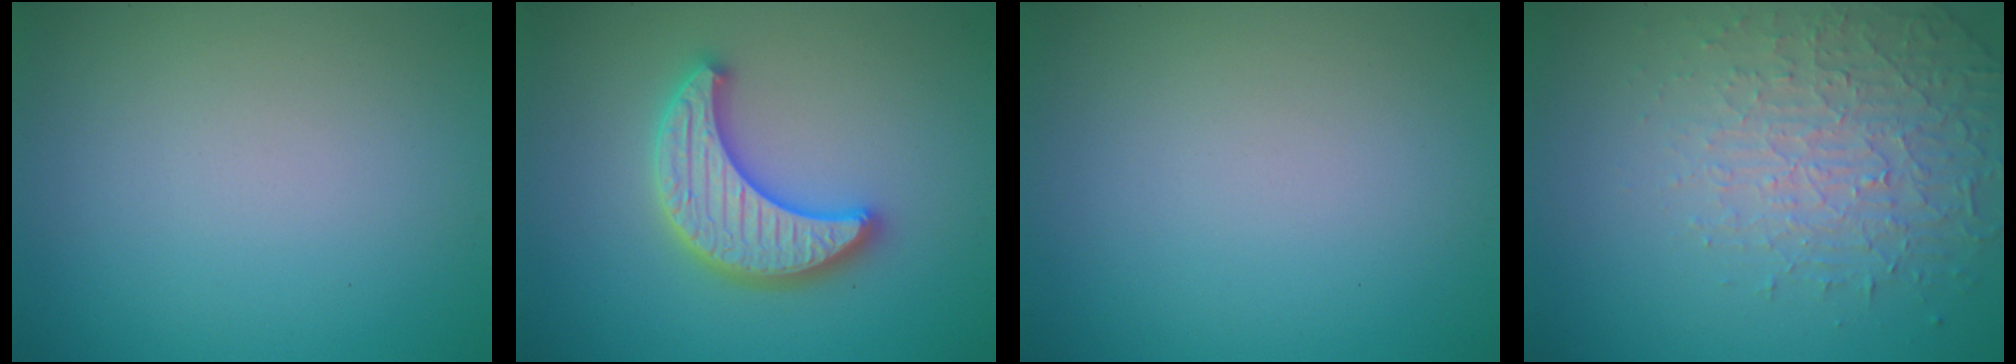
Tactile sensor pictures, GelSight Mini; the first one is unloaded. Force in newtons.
{"total": 5.3, "press": 5.2, "slide": 0.9}
{"total": 0.0}
{"total": 4.5, "press": 3.1, "slide": 3.3}